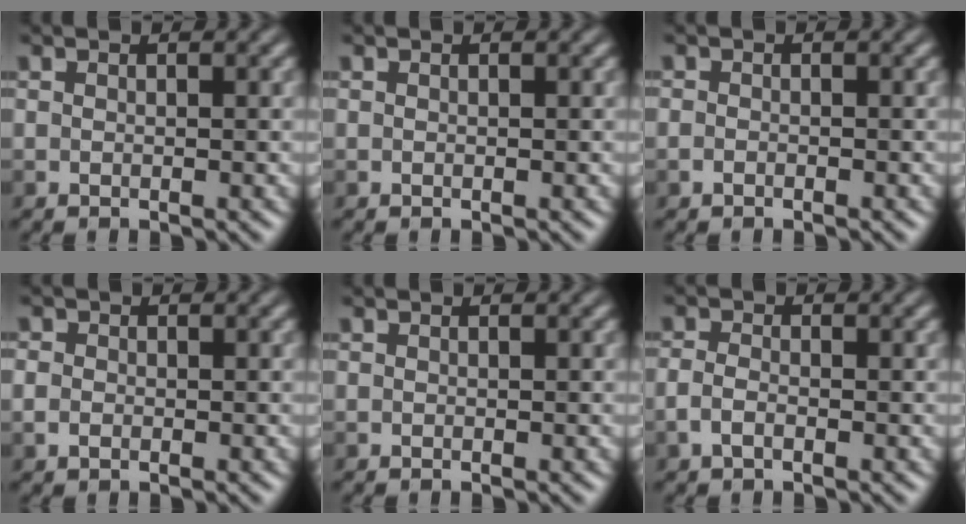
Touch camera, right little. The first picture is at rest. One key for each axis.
{"total": 0.0}
{"total": 0.7, "fx": -0.6, "fy": 0.3, "fz": 0.3, "tx": -0.005, "ty": -0.002, "tz": -0.012}
{"total": 1.2, "fx": -0.4, "fy": 0.9, "fz": 0.7, "tx": -0.014, "ty": -0.001, "tz": -0.010}
{"total": 0.0}
{"total": 1.6, "fx": -0.8, "fy": 0.8, "fz": 1.1, "tx": -0.027, "ty": 0.001, "tz": -0.021}